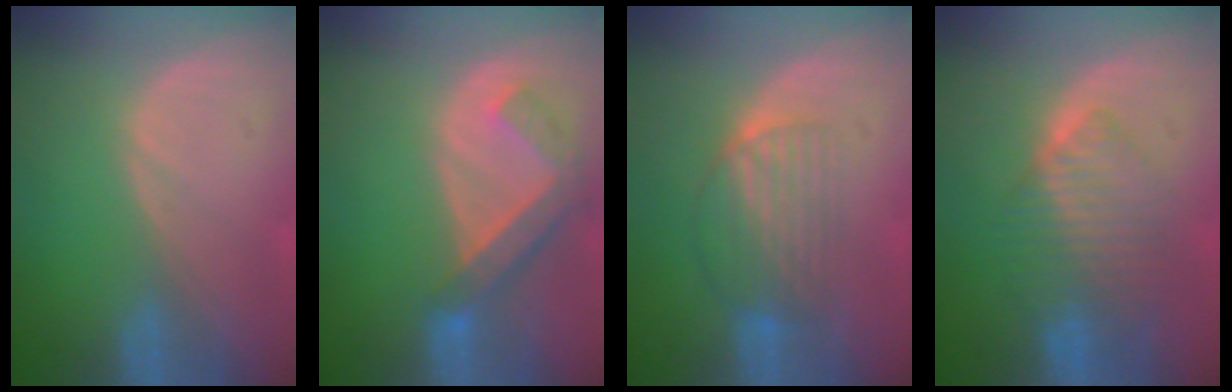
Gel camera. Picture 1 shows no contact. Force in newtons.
{"total": 6.2, "press": 6.0, "slide": 1.4}
{"total": 6.9, "press": 6.1, "slide": 3.2}
{"total": 7.7, "press": 7.5, "slide": 2.0}